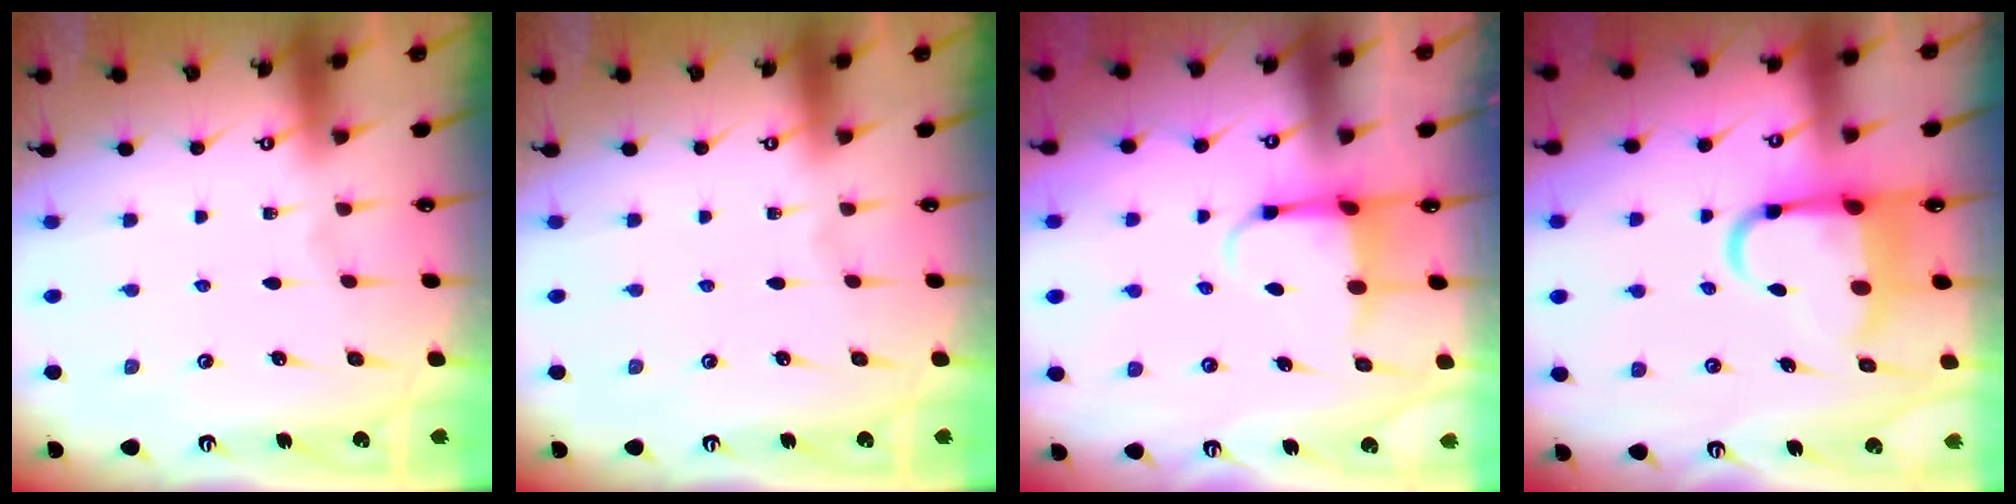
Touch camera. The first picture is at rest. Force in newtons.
{"total": 0.0}
{"total": 4.0, "press": 3.8, "slide": 1.0}
{"total": 9.8, "press": 9.4, "slide": 2.9}